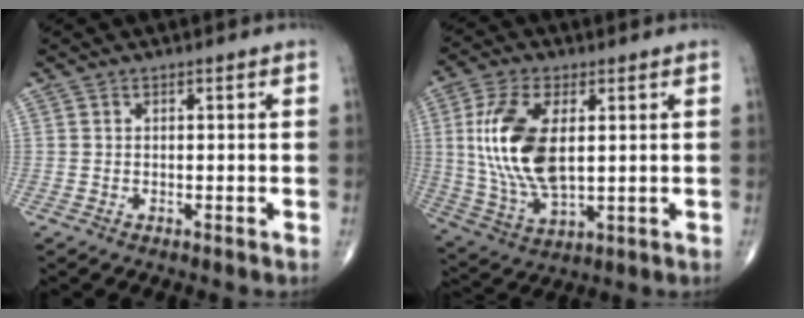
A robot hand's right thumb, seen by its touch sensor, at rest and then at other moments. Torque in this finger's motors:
{"motor_torque": [-0.23, 2.69, 1.40, 0.36, 0.55]}